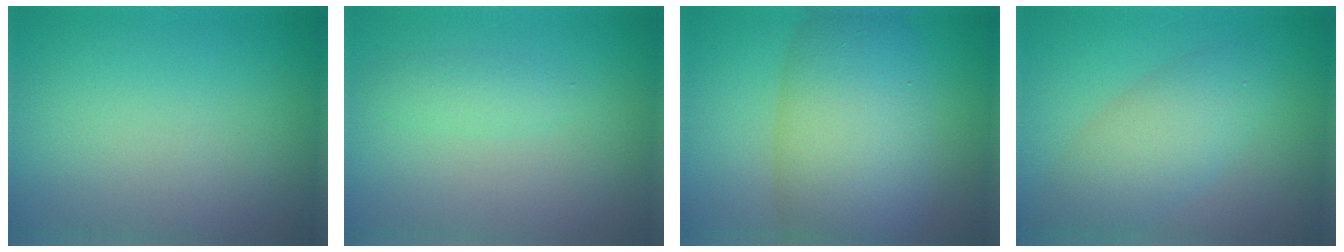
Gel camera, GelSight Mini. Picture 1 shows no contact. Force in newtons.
{"total": 1.4, "press": 1.4, "slide": 0.1}
{"total": 9.9, "press": 9.9, "slide": 0.3}
{"total": 6.1, "press": 6.1, "slide": 0.1}